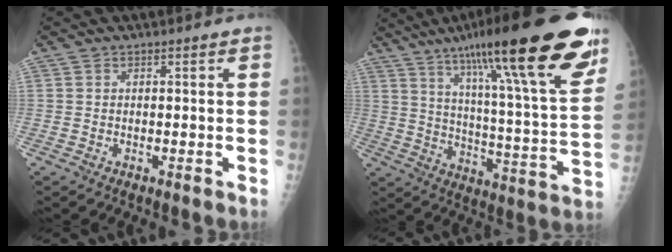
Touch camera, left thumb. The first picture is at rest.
{"total": 30.2, "force": [19.0, 4.5, 23.0], "torque": [-0.339, -0.045, 0.289]}